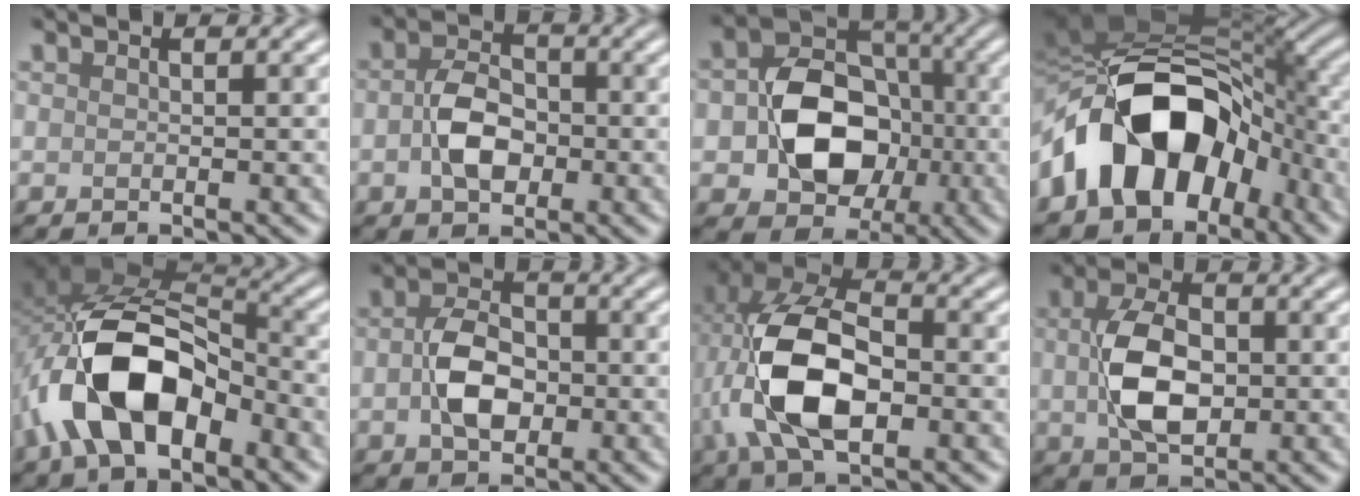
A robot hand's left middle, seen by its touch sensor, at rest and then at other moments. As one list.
[{"total": 4.2, "force": [-0.5, 2.8, 3.1], "torque": [-0.059, 0.004, -0.012]}, {"total": 8.6, "force": [-1.4, 6.5, 5.5], "torque": [-0.085, 0.008, -0.026]}, {"total": 14.3, "force": [-4.5, 9.3, 9.9], "torque": [-0.155, 0.010, -0.087]}, {"total": 11.6, "force": [-4.2, 6.3, 8.7], "torque": [-0.176, 0.006, -0.077]}, {"total": 4.6, "force": [-0.5, 3.1, 3.5], "torque": [-0.066, 0.004, -0.010]}, {"total": 10.6, "force": [-1.0, 6.0, 8.7], "torque": [-0.183, 0.009, -0.021]}, {"total": 6.1, "force": [0.0, 3.7, 4.9], "torque": [-0.102, 0.003, 0.002]}]